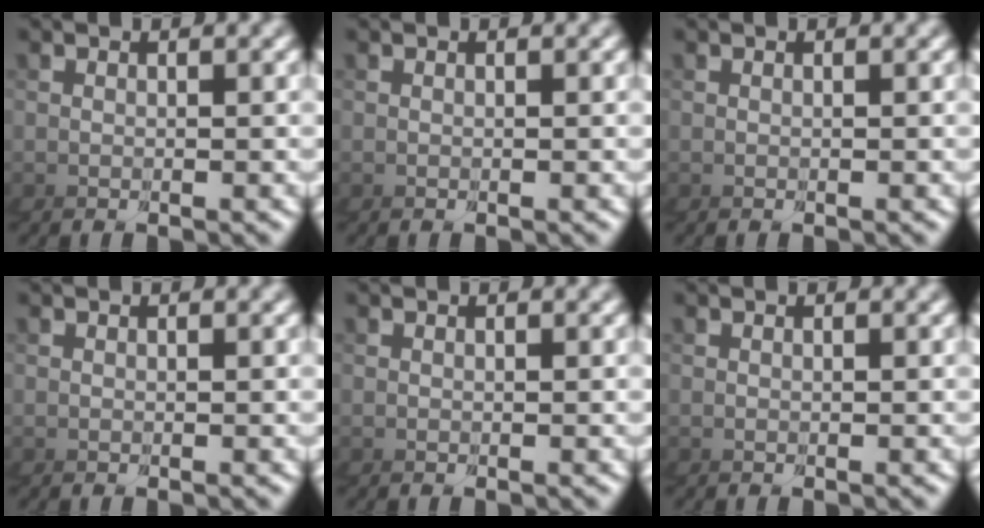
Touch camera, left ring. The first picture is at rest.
{"total": 0.0}
{"total": 0.0}
{"total": 0.0}
{"total": 0.0}
{"total": 0.0}